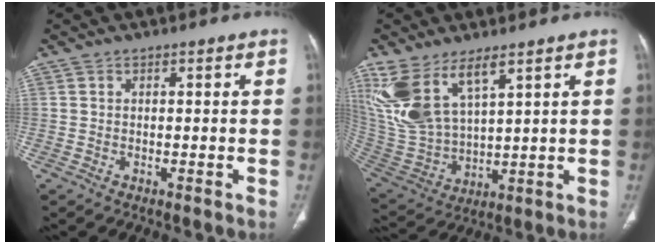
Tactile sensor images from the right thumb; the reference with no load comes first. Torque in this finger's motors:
{"motor_torque": [1.50, 2.63, 1.42, 1.22, 0.19]}